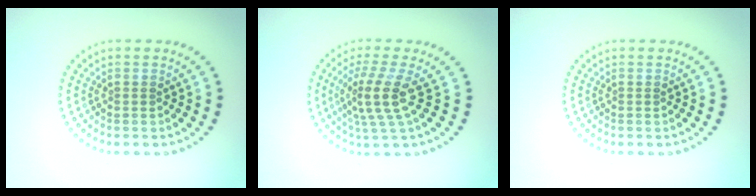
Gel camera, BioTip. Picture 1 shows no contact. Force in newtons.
{"total": 3.8, "press": 2.9, "slide": 2.5}
{"total": 0.0}